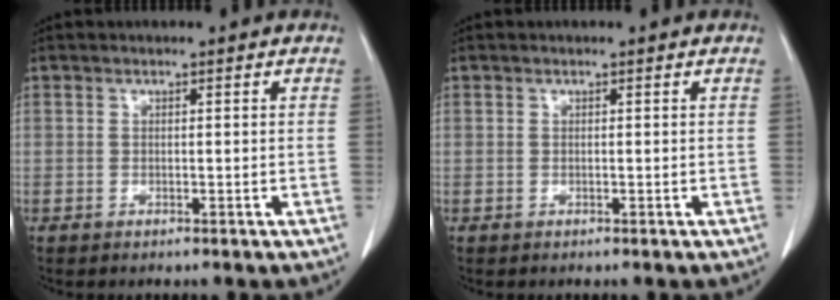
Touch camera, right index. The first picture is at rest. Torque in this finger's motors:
{"motor_torque": [0.00, 0.00, 0.00, 0.00]}